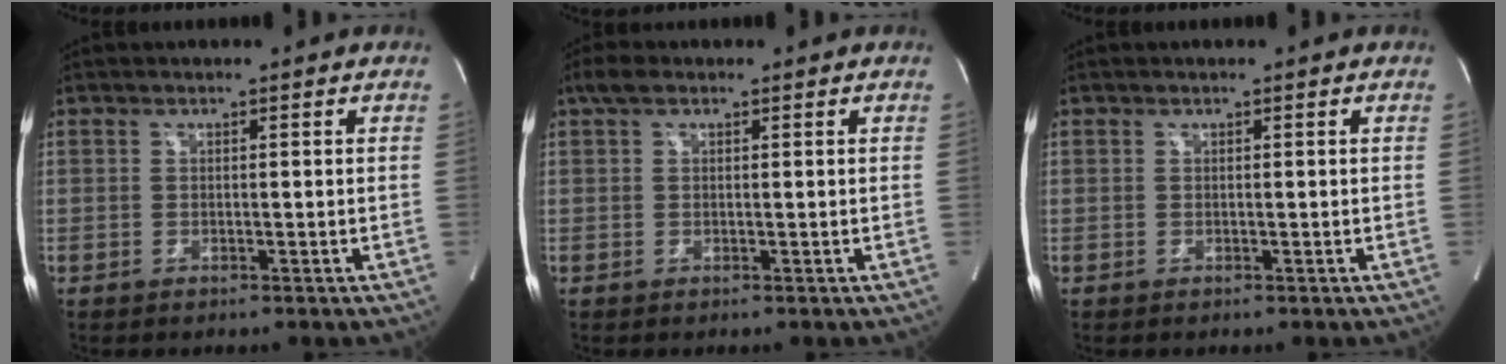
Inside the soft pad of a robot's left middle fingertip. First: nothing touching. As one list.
[{"total": 2.4, "force": [1.6, 1.1, 1.5], "torque": [-0.037, 0.023, 0.030]}, {"total": 0.0}]